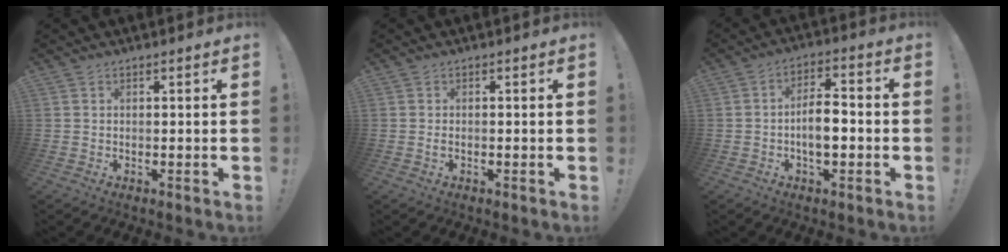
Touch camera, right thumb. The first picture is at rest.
{"total": 0.7, "force": [-0.2, 0.3, 0.6], "torque": [-0.012, 0.002, -0.005]}
{"total": 8.4, "force": [-2.2, 4.0, 7.1], "torque": [-0.120, 0.012, -0.041]}